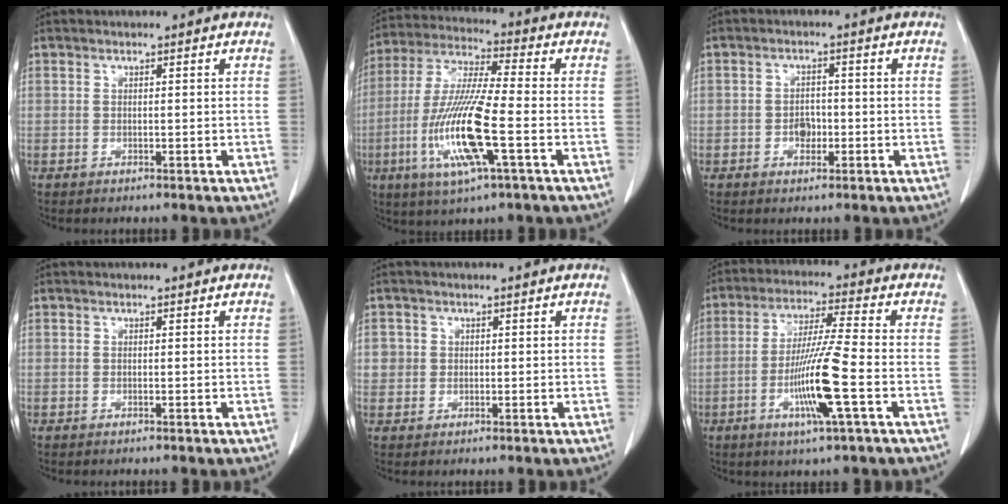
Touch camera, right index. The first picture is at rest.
{"total": 15.0, "force": [-4.2, 1.2, 14.3], "torque": [-0.299, -0.016, -0.082]}
{"total": 2.6, "force": [-0.8, 1.8, 1.7], "torque": [-0.021, 0.007, -0.011]}
{"total": 0.0}
{"total": 2.1, "force": [0.3, 2.1, 0.2], "torque": [0.011, 0.003, 0.003]}
{"total": 11.3, "force": [-3.4, -0.6, 10.7], "torque": [-0.210, -0.013, -0.067]}